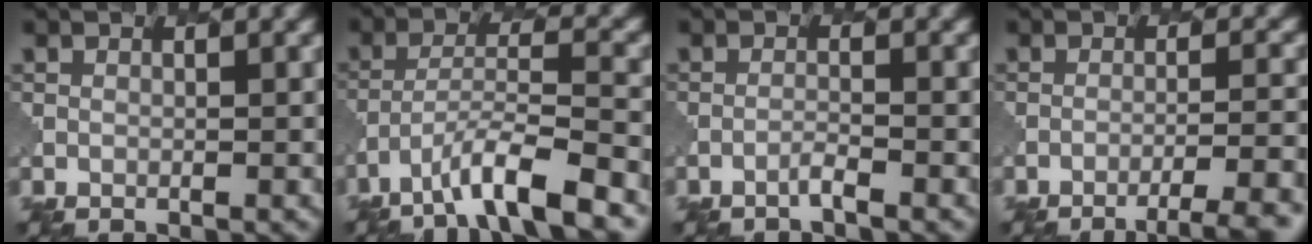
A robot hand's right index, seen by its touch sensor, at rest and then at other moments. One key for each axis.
{"total": 6.4, "fx": -4.5, "fy": 0.9, "fz": 4.4, "tx": -0.078, "ty": 0.004, "tz": -0.079}
{"total": 0.9, "fx": -0.8, "fy": 0.0, "fz": 0.5, "tx": -0.005, "ty": 0.007, "tz": -0.018}
{"total": 5.2, "fx": -3.8, "fy": 0.8, "fz": 3.5, "tx": -0.047, "ty": 0.003, "tz": -0.053}